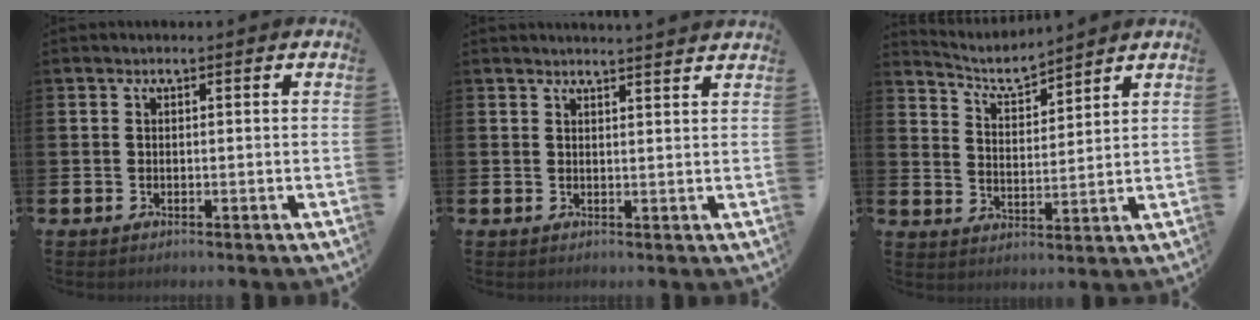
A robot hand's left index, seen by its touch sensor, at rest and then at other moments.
{"total": 2.2, "force": [2.2, -0.4, -0.1], "torque": [0.009, -0.018, 0.039]}
{"total": 4.6, "force": [4.4, 0.8, 1.0], "torque": [-0.043, -0.026, 0.076]}